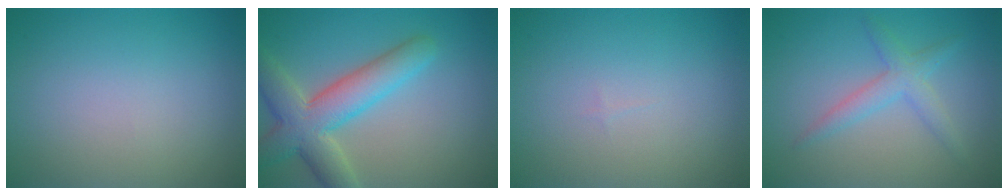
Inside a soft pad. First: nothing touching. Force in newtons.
{"total": 5.6, "press": 5.6, "slide": 0.6}
{"total": 0.0}
{"total": 2.5, "press": 2.5, "slide": 0.1}